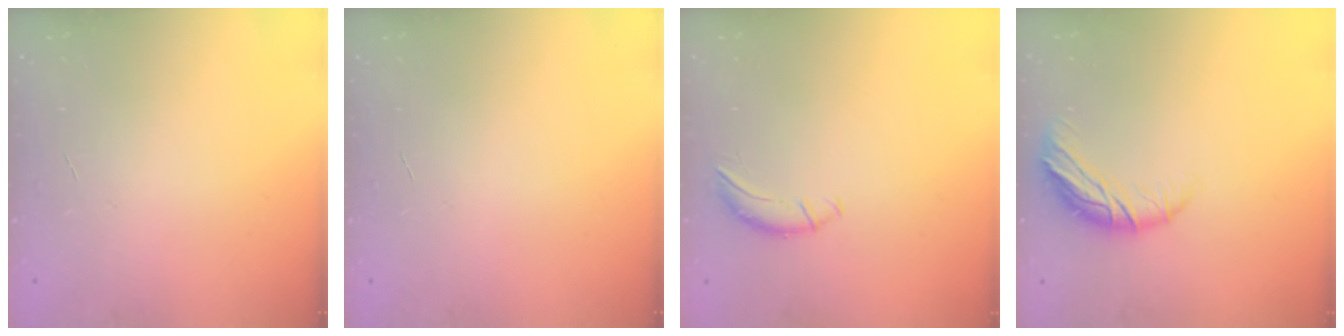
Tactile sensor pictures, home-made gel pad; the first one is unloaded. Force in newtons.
{"total": 0.0}
{"total": 0.0}
{"total": 10.4, "press": 10.3, "slide": 0.6}